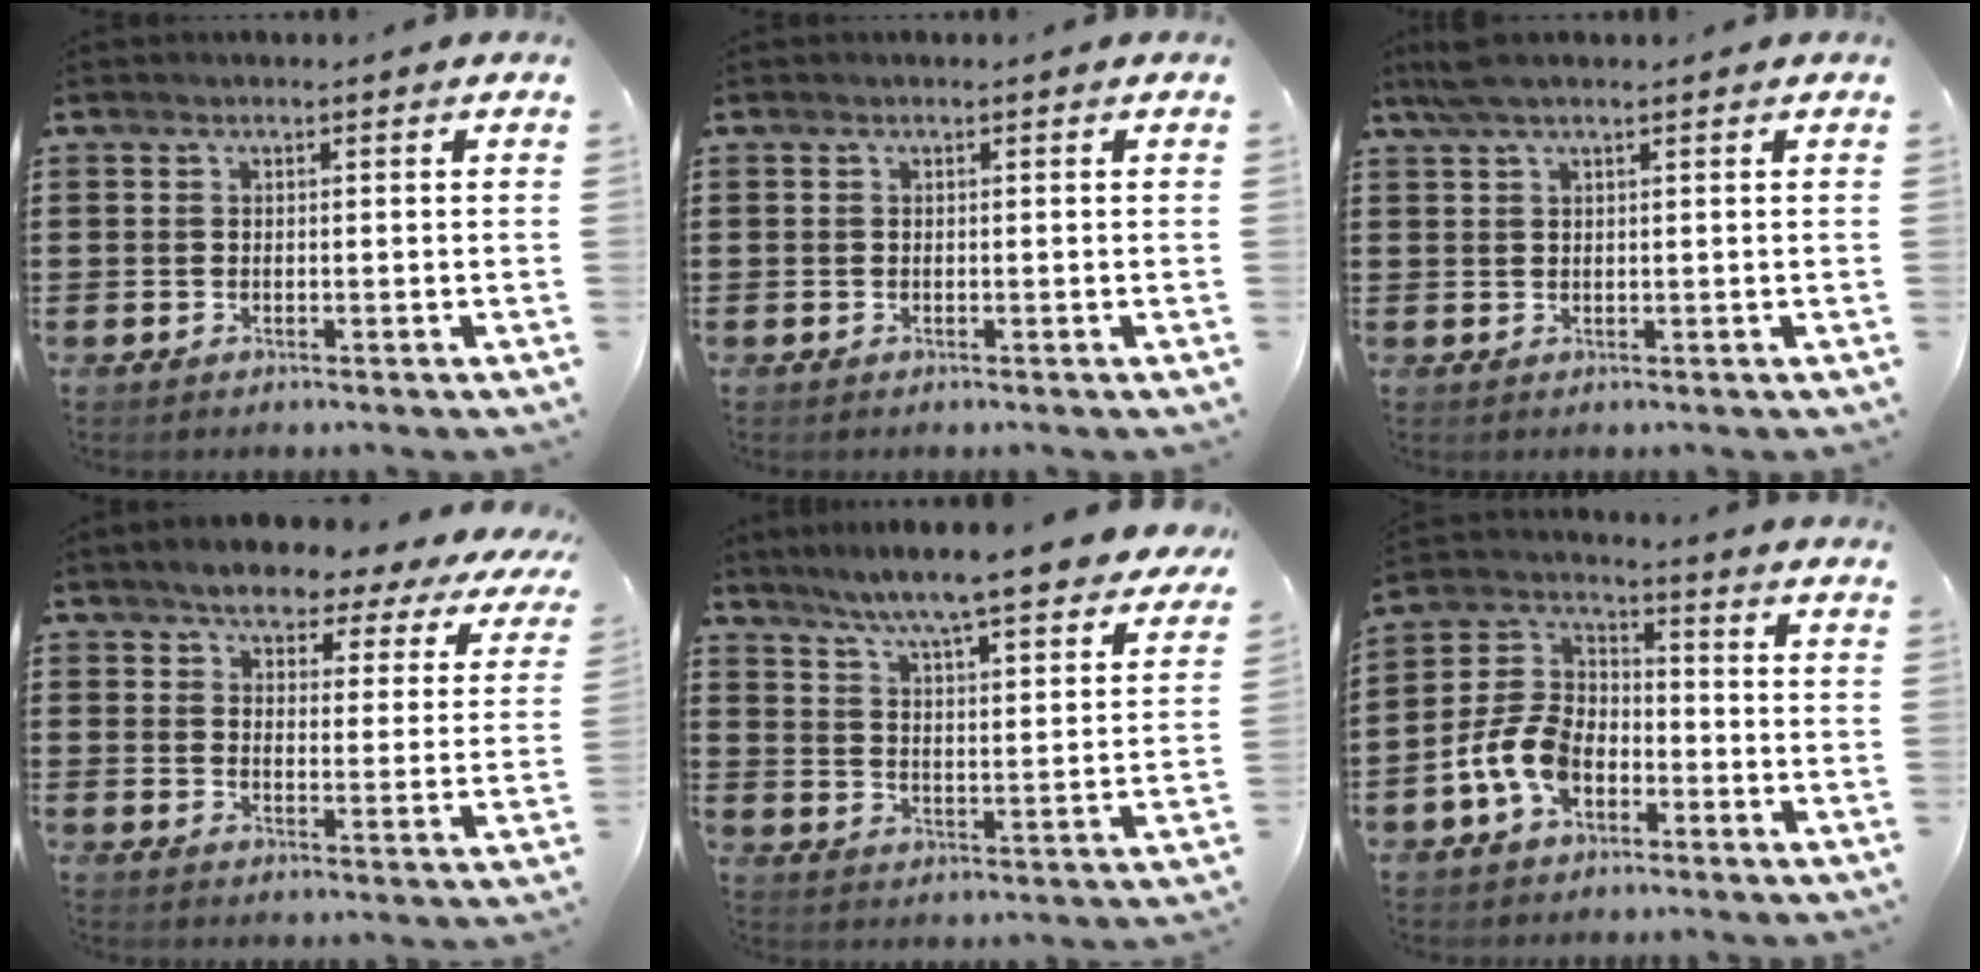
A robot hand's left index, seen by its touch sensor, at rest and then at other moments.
{"total": 0.0}
{"total": 2.8, "force": [1.9, 0.4, 2.0], "torque": [-0.042, 0.003, 0.036]}
{"total": 5.2, "force": [4.8, 1.2, 1.4], "torque": [-0.047, -0.027, 0.079]}
{"total": 7.0, "force": [6.4, -0.7, 2.7], "torque": [-0.081, -0.048, 0.104]}
{"total": 8.6, "force": [-3.9, 5.4, 5.5], "torque": [-0.159, 0.001, -0.086]}